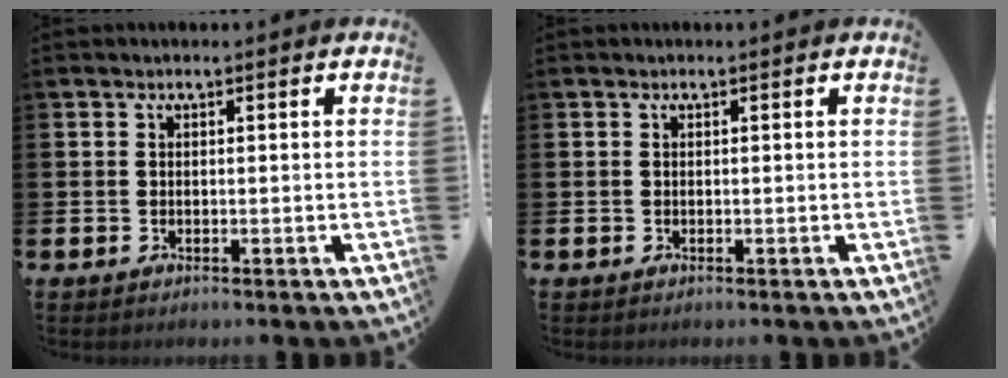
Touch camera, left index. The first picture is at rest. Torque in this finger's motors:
{"motor_torque": [0.00, 0.00, 0.00, 0.00]}